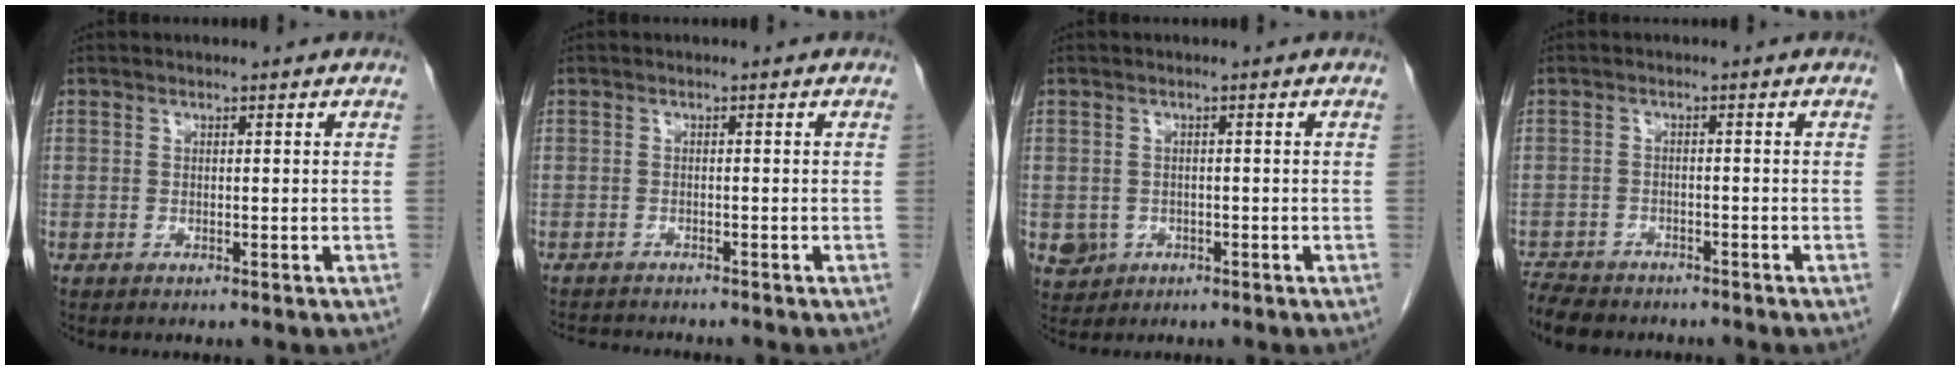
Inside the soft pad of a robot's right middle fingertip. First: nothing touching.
{"total": 3.5, "force": [-3.4, 0.1, 0.7], "torque": [-0.008, -0.012, -0.055]}
{"total": 4.1, "force": [-1.5, 3.8, 0.8], "torque": [-0.015, 0.002, -0.018]}
{"total": 6.7, "force": [-6.0, 2.4, 2.0], "torque": [-0.036, -0.011, -0.095]}